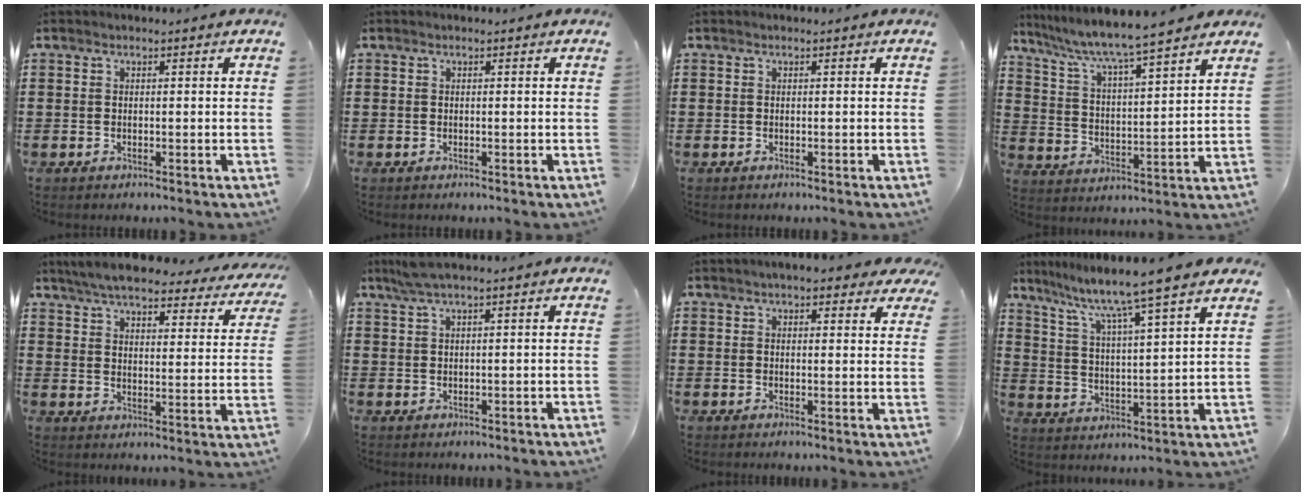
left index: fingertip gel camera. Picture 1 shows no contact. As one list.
[{"total": 0.0}, {"total": 0.0}, {"total": 6.0, "force": [5.4, -0.3, 2.6], "torque": [-0.074, -0.037, 0.086]}, {"total": 6.4, "force": [5.9, 0.5, 2.5], "torque": [-0.075, -0.034, 0.102]}, {"total": 2.4, "force": [1.4, -0.1, 1.9], "torque": [-0.039, 0.000, 0.025]}, {"total": 3.9, "force": [3.3, 0.8, 1.9], "torque": [-0.039, -0.003, 0.058]}, {"total": 7.6, "force": [6.4, -1.1, 4.0], "torque": [-0.103, -0.048, 0.099]}]